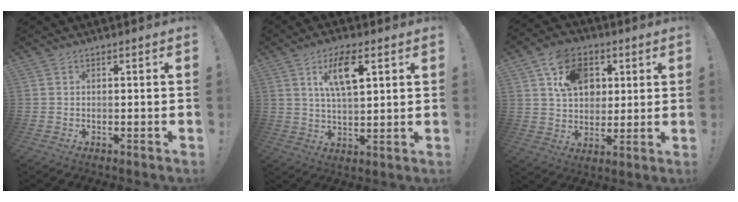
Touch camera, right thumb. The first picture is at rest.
{"total": 10.5, "force": [4.6, 4.1, 8.5], "torque": [-0.140, -0.004, 0.077]}
{"total": 15.1, "force": [6.0, 11.6, 7.7], "torque": [-0.110, -0.020, 0.119]}